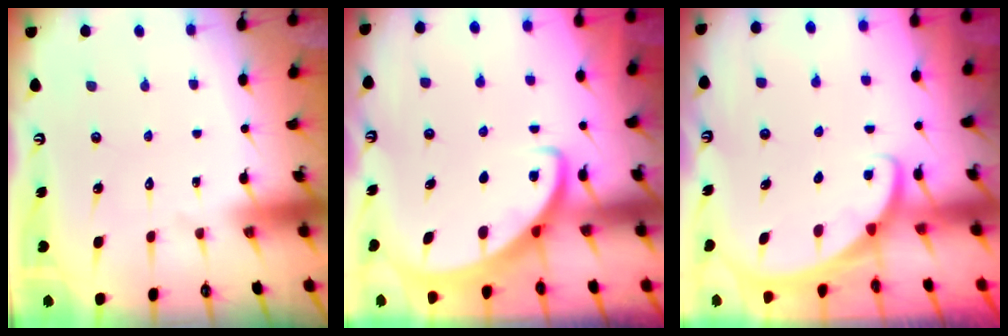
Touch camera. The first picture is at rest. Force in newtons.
{"total": 2.7, "press": 2.7, "slide": 0.3}
{"total": 1.8, "press": 1.8, "slide": 0.1}